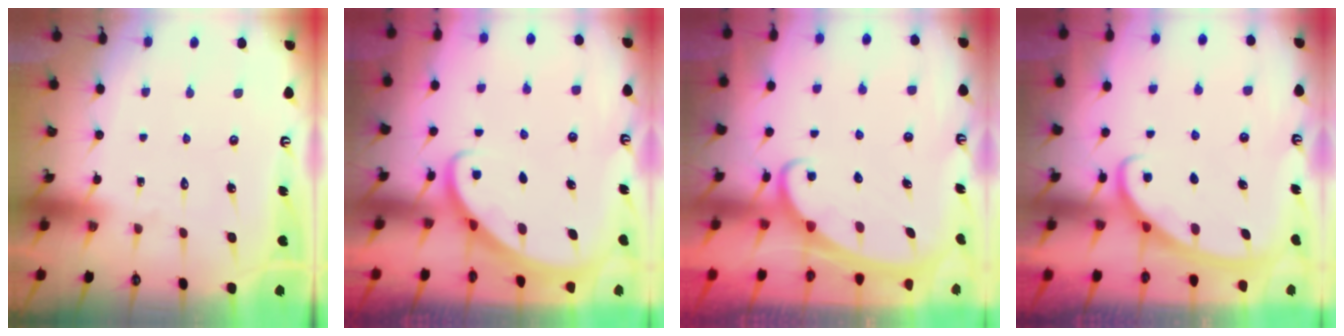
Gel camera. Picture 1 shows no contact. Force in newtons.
{"total": 2.7, "press": 2.6, "slide": 0.2}
{"total": 2.4, "press": 2.4, "slide": 0.3}
{"total": 3.0, "press": 3.0, "slide": 0.4}